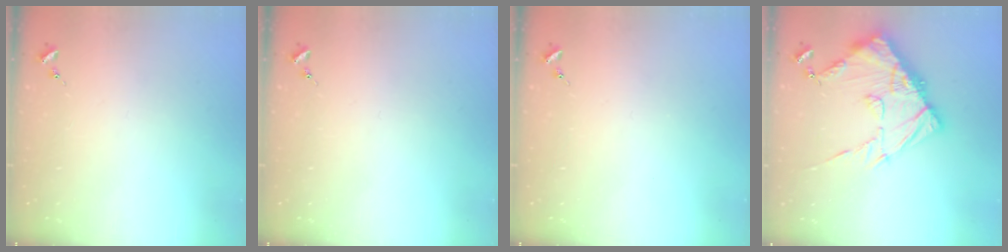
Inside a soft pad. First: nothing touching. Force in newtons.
{"total": 0.0}
{"total": 0.0}
{"total": 18.0, "press": 17.9, "slide": 1.6}